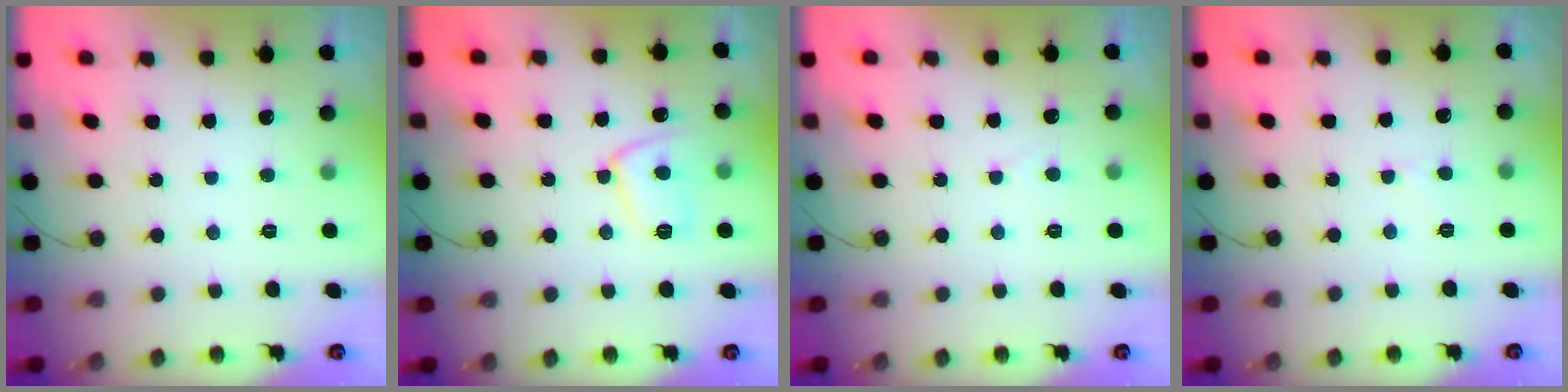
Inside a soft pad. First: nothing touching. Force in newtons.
{"total": 9.1, "press": 9.1, "slide": 0.8}
{"total": 2.0, "press": 2.0, "slide": 0.2}
{"total": 3.9, "press": 3.9, "slide": 0.3}